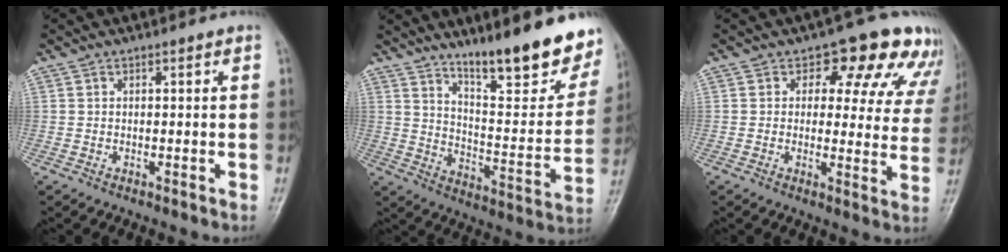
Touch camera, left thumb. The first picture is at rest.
{"total": 20.4, "force": [14.7, 4.8, 13.2], "torque": [-0.149, -0.097, 0.224]}
{"total": 12.8, "force": [8.1, 7.3, 6.8], "torque": [-0.020, -0.030, 0.076]}